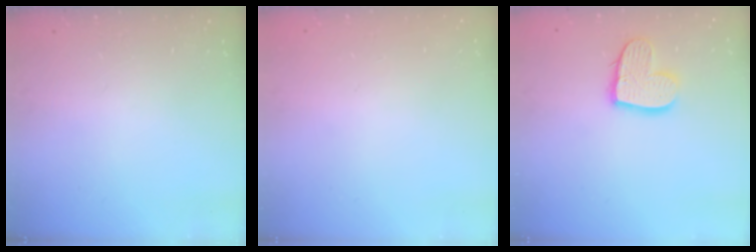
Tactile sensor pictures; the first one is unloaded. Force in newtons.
{"total": 0.0}
{"total": 12.6, "press": 12.5, "slide": 1.0}